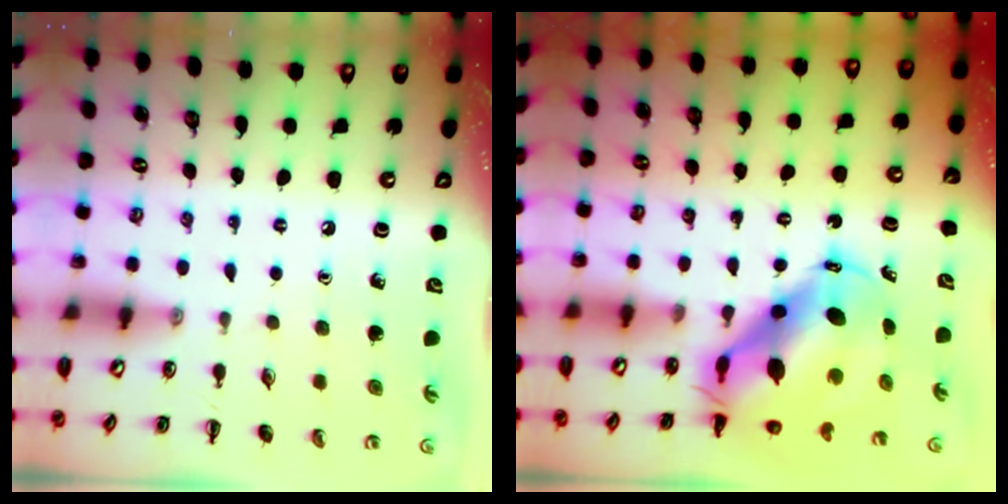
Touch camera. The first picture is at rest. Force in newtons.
{"total": 11.0, "press": 10.7, "slide": 2.5}